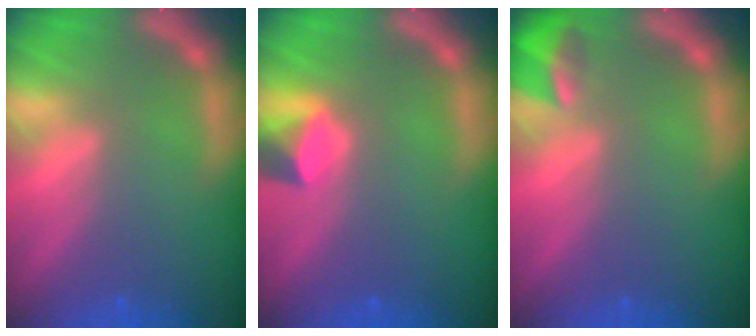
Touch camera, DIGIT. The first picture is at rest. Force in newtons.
{"total": 2.4}
{"total": 2.9}